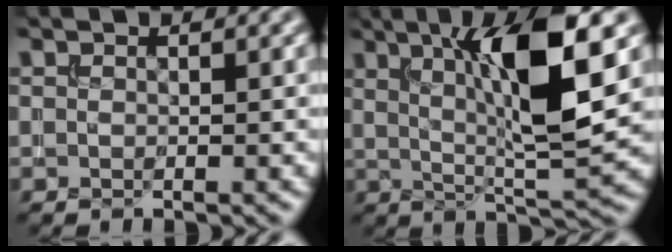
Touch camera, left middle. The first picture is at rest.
{"total": 9.9, "force": [2.9, 1.9, 9.2], "torque": [-0.146, -0.007, 0.054]}